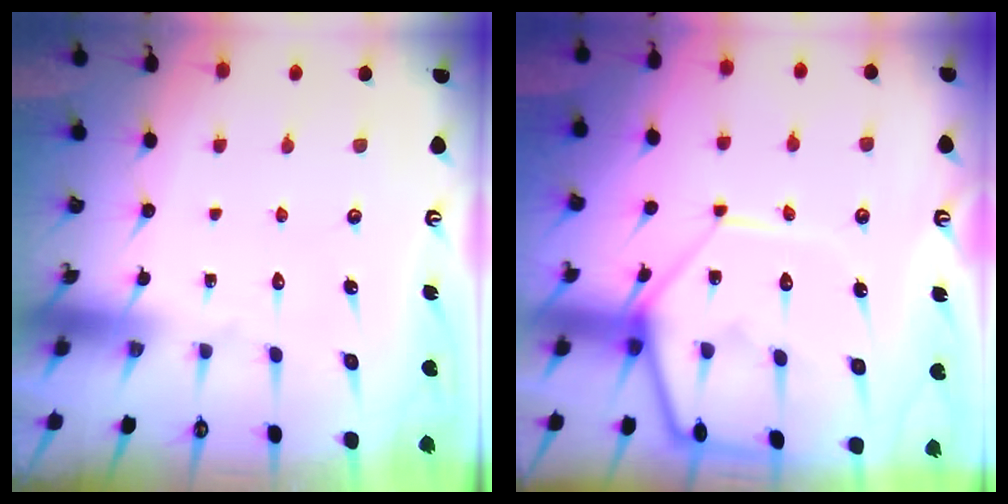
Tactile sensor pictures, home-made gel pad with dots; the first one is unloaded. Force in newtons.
{"total": 13.1, "press": 13.1, "slide": 1.0}